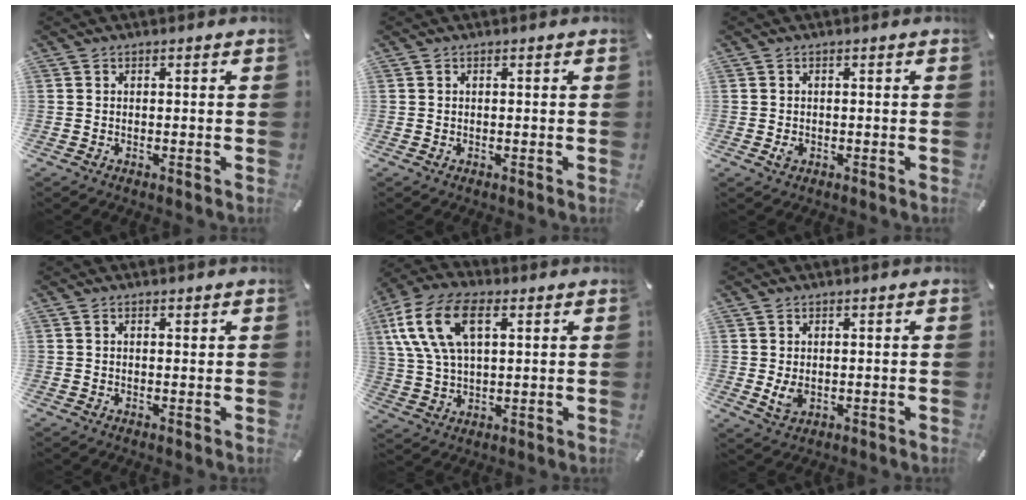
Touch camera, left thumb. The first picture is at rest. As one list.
[{"total": 0.0}, {"total": 1.5, "force": [-0.4, 1.1, 1.0], "torque": [-0.018, 0.001, -0.006]}, {"total": 0.9, "force": [0.5, 0.4, 0.6], "torque": [-0.012, -0.001, 0.010]}, {"total": 14.2, "force": [5.3, 8.1, 10.4], "torque": [-0.249, 0.007, 0.092]}, {"total": 3.4, "force": [0.3, 2.4, 2.4], "torque": [-0.051, -0.007, 0.003]}]